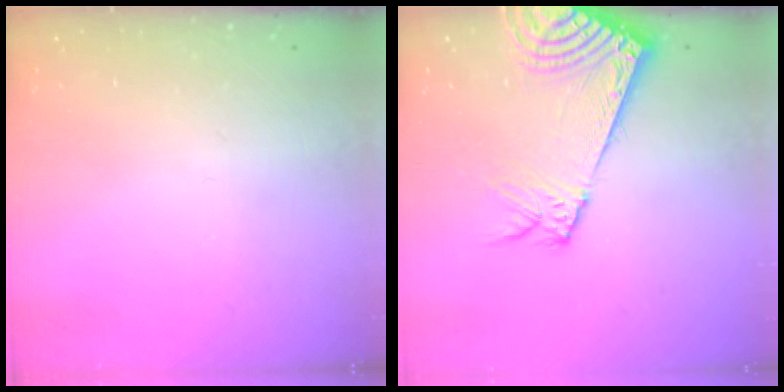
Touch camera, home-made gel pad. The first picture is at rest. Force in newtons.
{"total": 13.4, "press": 13.2, "slide": 2.7}